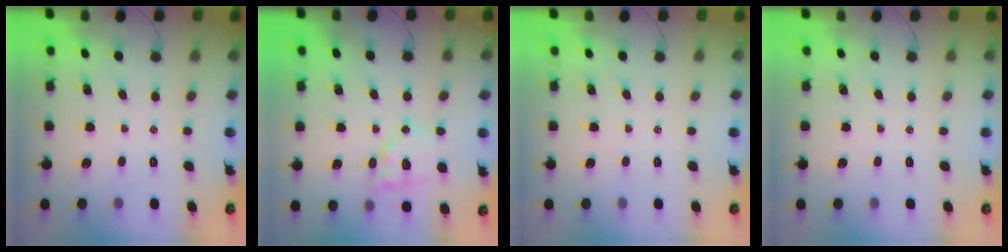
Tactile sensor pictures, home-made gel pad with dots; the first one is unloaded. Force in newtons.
{"total": 12.0, "press": 11.8, "slide": 2.5}
{"total": 0.0}
{"total": 0.0}